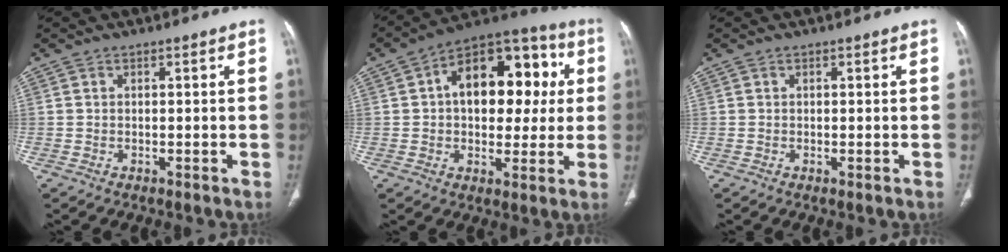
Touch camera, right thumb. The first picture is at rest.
{"total": 19.8, "force": [3.5, 12.0, 15.3], "torque": [-0.171, 0.032, 0.045]}
{"total": 0.0}